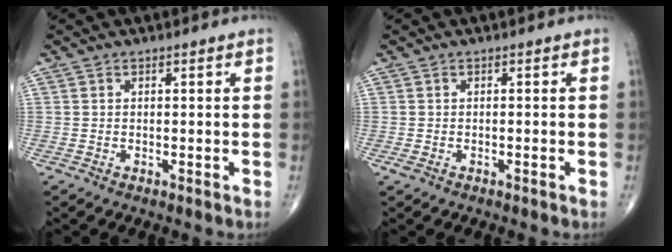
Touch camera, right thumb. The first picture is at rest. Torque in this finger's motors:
{"motor_torque": [0.71, 0.38, 0.11, -0.26, -0.01]}